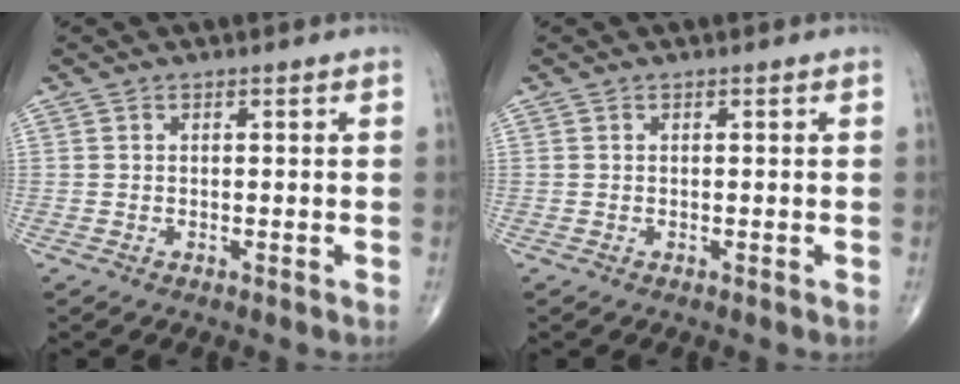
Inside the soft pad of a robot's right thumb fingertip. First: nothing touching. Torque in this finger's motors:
{"motor_torque": [0.00, 0.00, 0.00, 0.00, 0.02]}